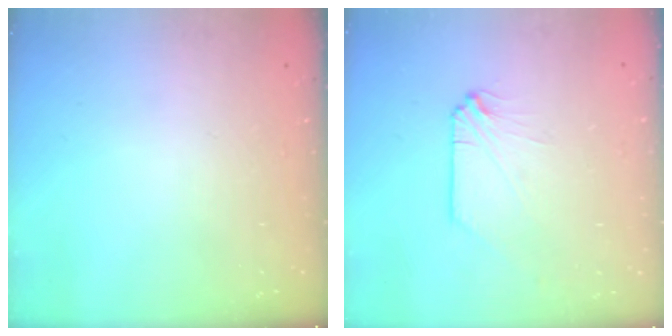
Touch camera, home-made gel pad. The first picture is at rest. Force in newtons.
{"total": 0.0}